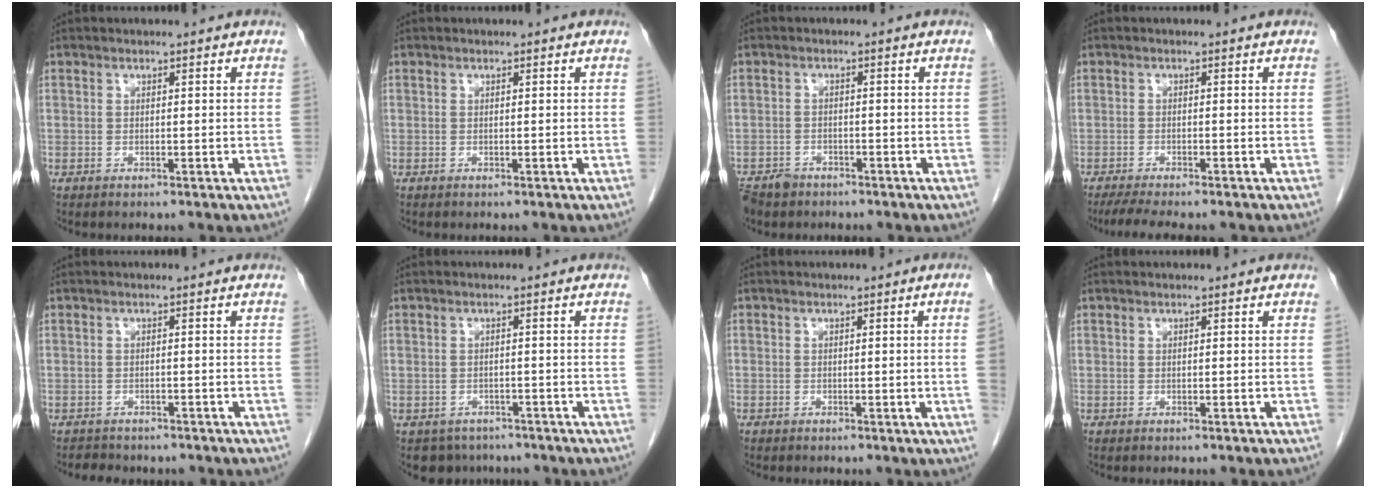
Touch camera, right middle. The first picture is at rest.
{"total": 0.0}
{"total": 4.6, "force": [-3.7, 2.6, 1.0], "torque": [-0.019, -0.002, -0.061]}
{"total": 6.6, "force": [-5.5, 0.8, 3.6], "torque": [-0.051, -0.014, -0.085]}
{"total": 3.9, "force": [-3.5, 1.4, 1.2], "torque": [-0.024, -0.005, -0.046]}
{"total": 4.8, "force": [-3.9, 2.9, 0.1], "torque": [0.006, 0.006, -0.053]}
{"total": 1.8, "force": [-0.3, -0.7, 1.7], "torque": [-0.018, -0.001, -0.006]}
{"total": 0.8, "force": [-0.7, 0.1, 0.3], "torque": [-0.005, -0.002, -0.011]}